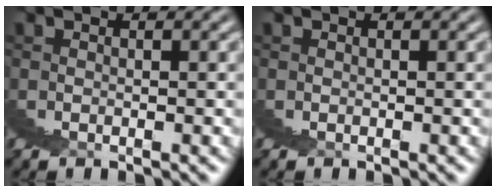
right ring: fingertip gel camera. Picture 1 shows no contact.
{"total": 0.0}